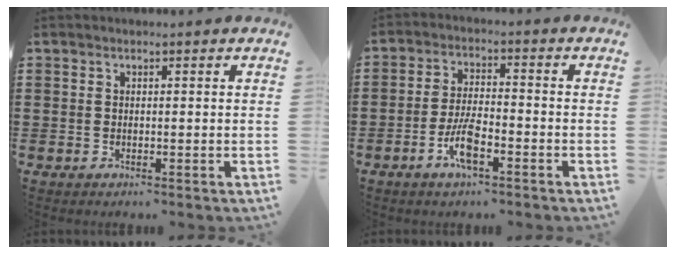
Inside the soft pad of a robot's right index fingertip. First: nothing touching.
{"total": 5.9, "force": [-2.9, 1.6, 4.9], "torque": [-0.111, -0.005, -0.059]}